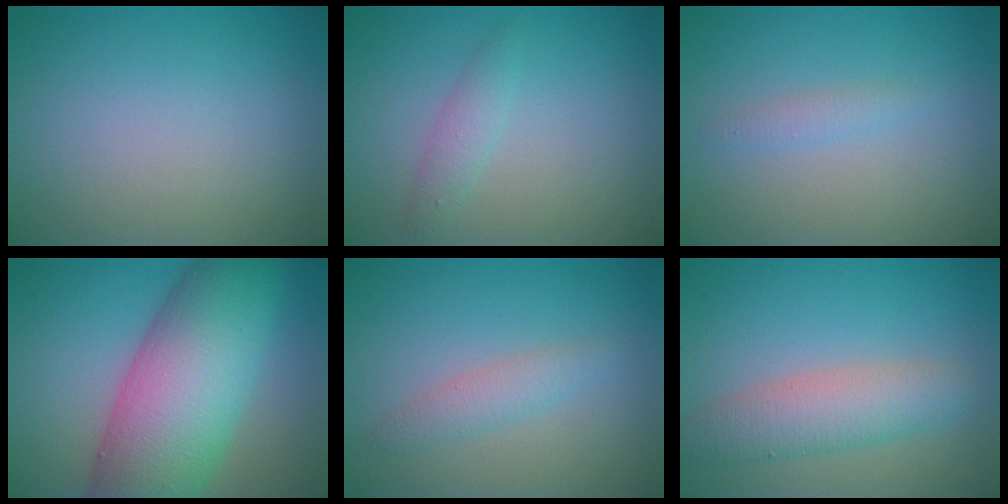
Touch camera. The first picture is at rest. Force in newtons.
{"total": 1.6, "press": 1.6, "slide": 0.1}
{"total": 1.1, "press": 1.1, "slide": 0.1}
{"total": 13.7, "press": 13.7, "slide": 0.3}
{"total": 1.8, "press": 1.8, "slide": 0.0}
{"total": 4.5, "press": 4.5, "slide": 0.2}